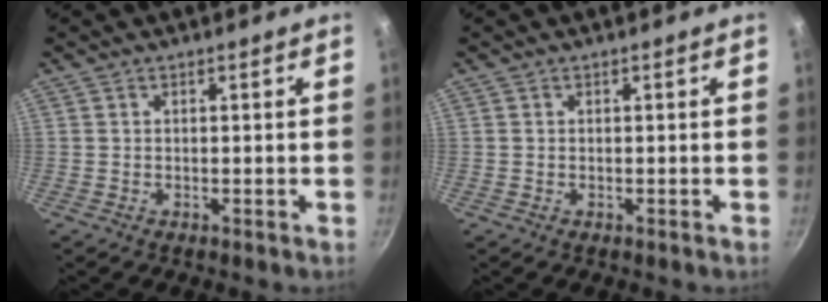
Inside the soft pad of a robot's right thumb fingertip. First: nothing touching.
{"total": 0.0}